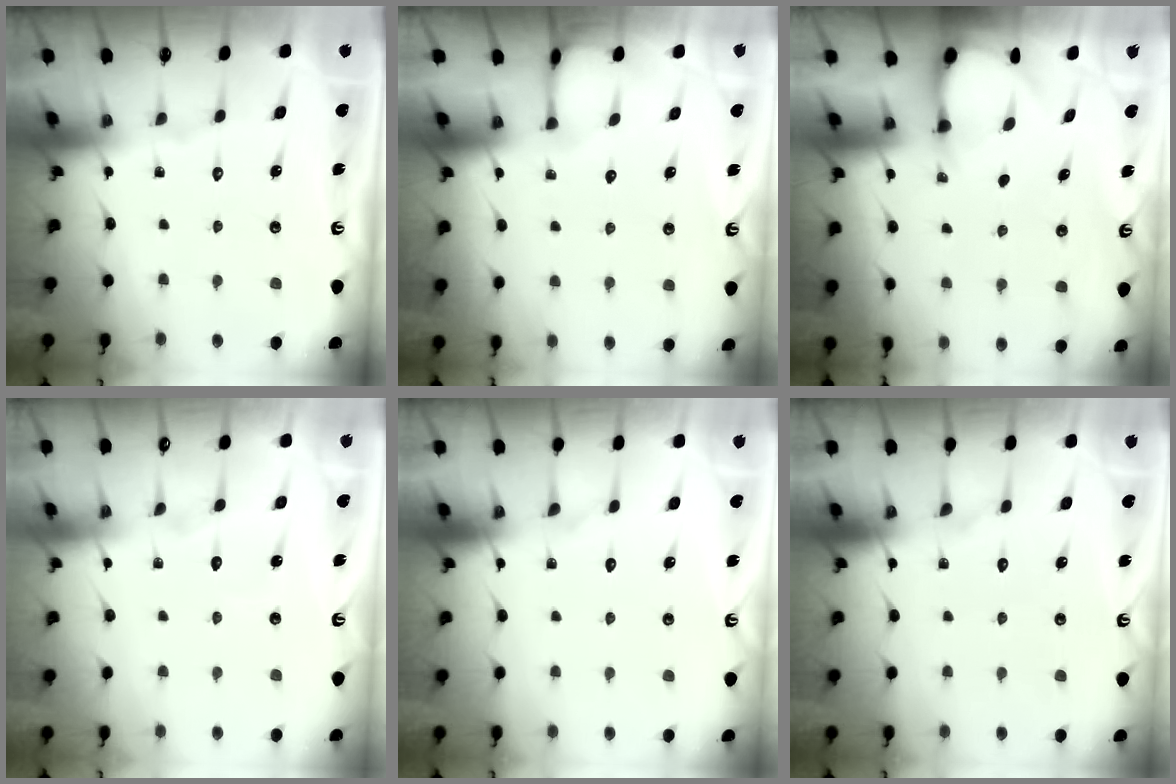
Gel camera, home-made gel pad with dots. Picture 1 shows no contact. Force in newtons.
{"total": 3.6, "press": 3.6, "slide": 0.3}
{"total": 3.3, "press": 3.3, "slide": 0.3}
{"total": 2.6, "press": 2.6, "slide": 0.2}
{"total": 2.9, "press": 2.9, "slide": 0.3}
{"total": 2.9, "press": 2.9, "slide": 0.3}